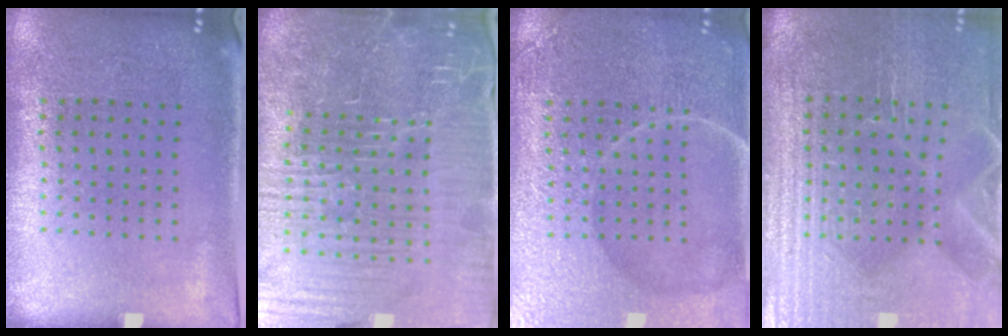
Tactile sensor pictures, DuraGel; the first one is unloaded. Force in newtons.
{"total": 7.5, "press": 6.6, "slide": 3.5}
{"total": 7.1, "press": 7.0, "slide": 0.9}
{"total": 4.5, "press": 4.1, "slide": 1.8}